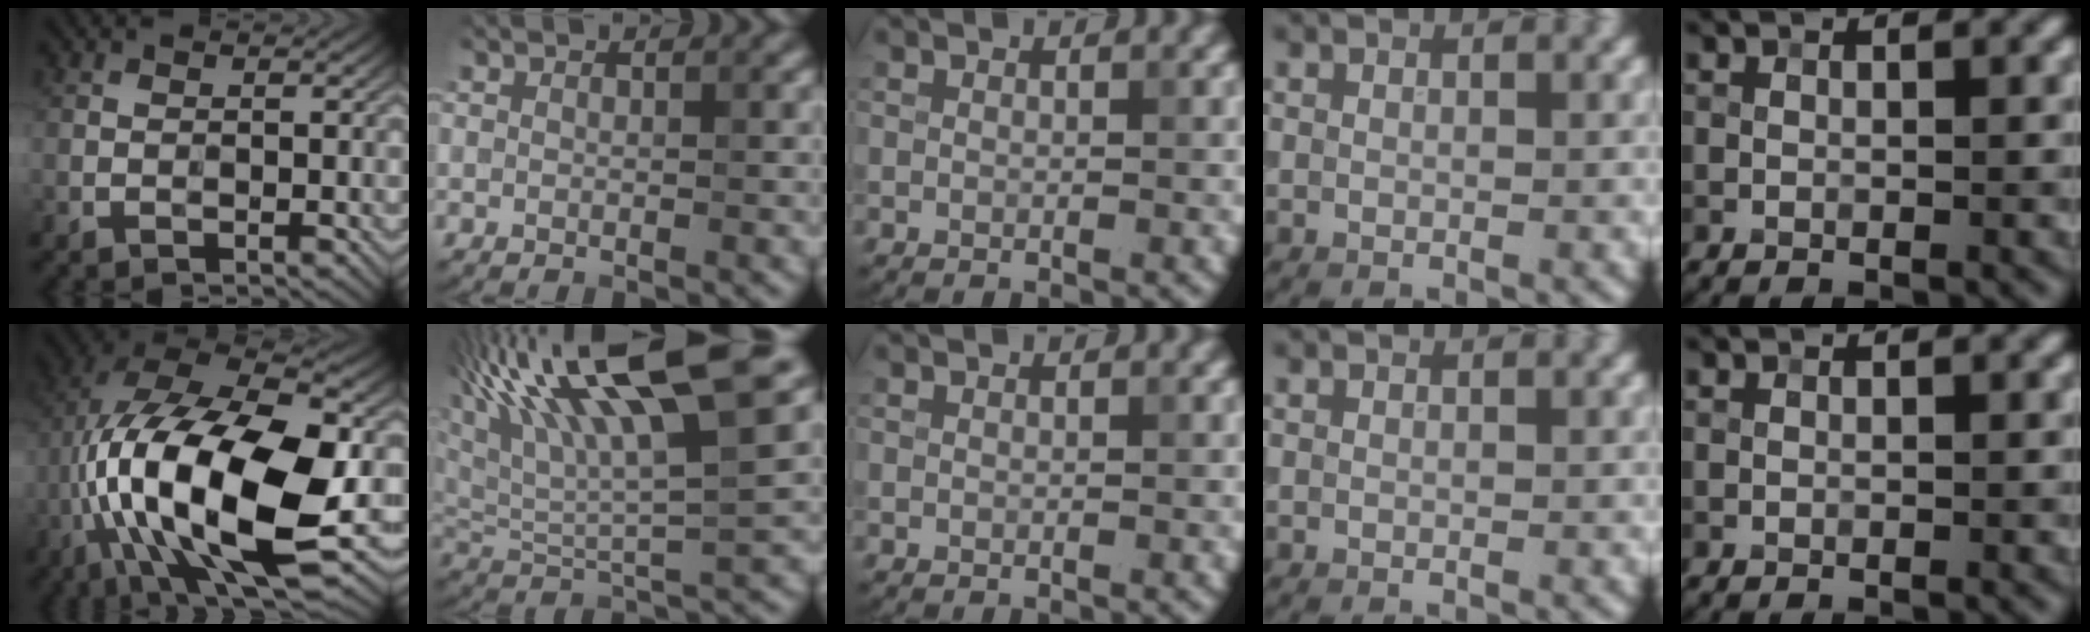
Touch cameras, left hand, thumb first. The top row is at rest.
{"thumb": {"total": 20.4, "force": [-3.4, 8.7, 18.2], "torque": [-0.359, 0.001, -0.055]}, "index": {"total": 14.9, "force": [7.5, 3.9, 12.3], "torque": [-0.219, 0.027, 0.124]}}